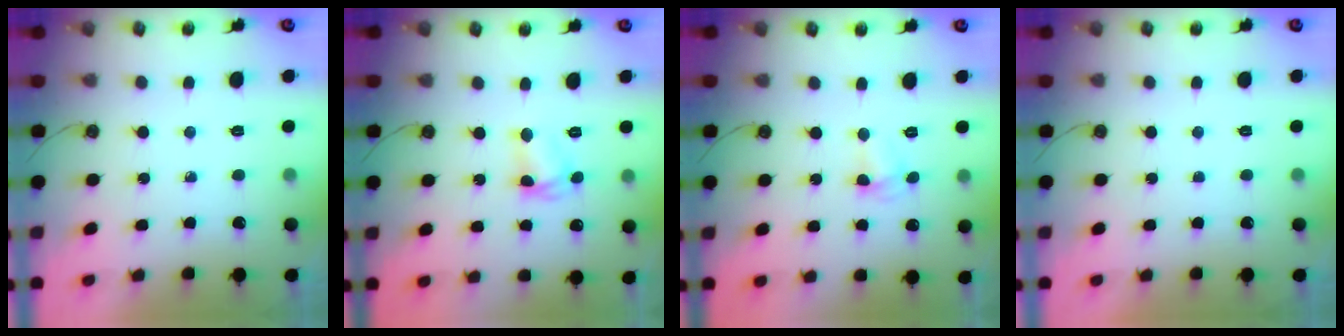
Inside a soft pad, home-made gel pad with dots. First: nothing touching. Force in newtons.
{"total": 5.5, "press": 5.5, "slide": 0.4}
{"total": 3.6, "press": 3.5, "slide": 0.8}
{"total": 0.0}